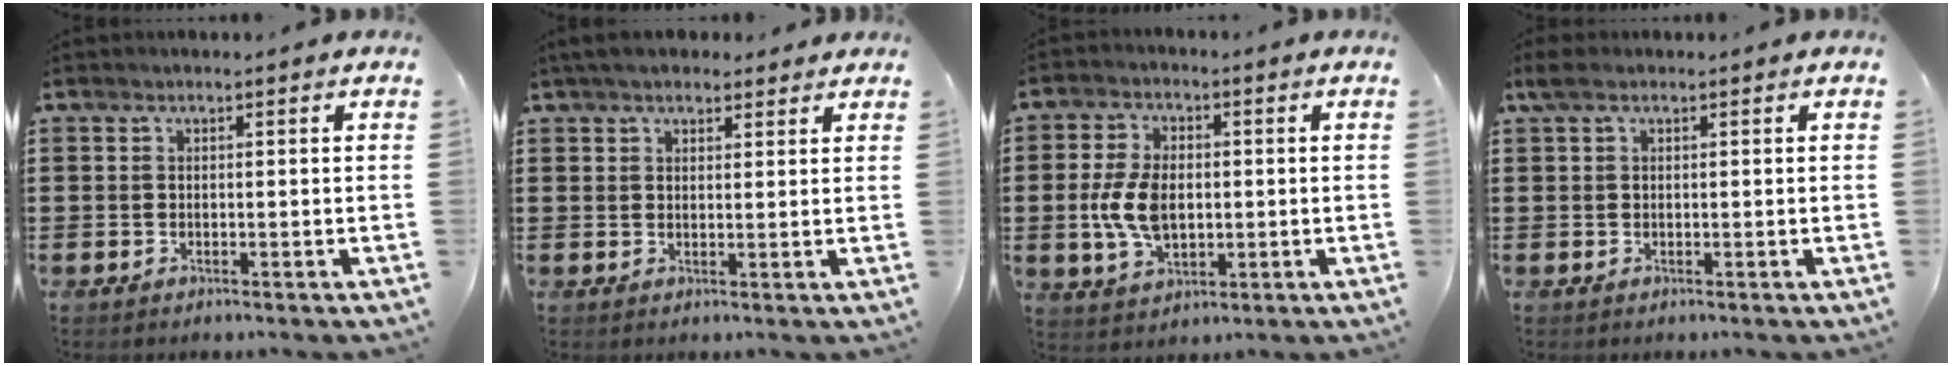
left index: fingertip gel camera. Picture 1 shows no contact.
{"total": 3.9, "force": [3.3, 1.5, 1.5], "torque": [-0.039, 0.001, 0.061]}
{"total": 7.8, "force": [-0.2, 4.8, 6.1], "torque": [-0.149, 0.003, -0.011]}
{"total": 1.4, "force": [0.4, 0.6, 1.2], "torque": [-0.032, 0.002, 0.004]}